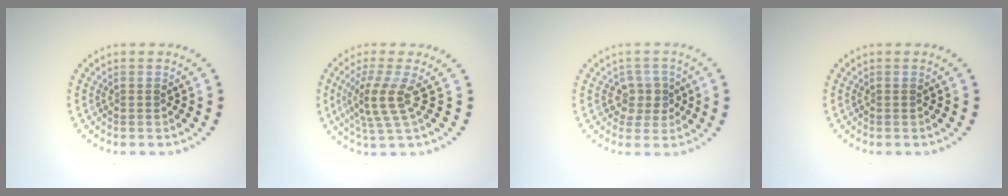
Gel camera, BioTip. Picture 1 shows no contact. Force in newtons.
{"total": 3.4, "press": 2.6, "slide": 2.2}
{"total": 2.2, "press": 2.0, "slide": 1.0}
{"total": 0.0}